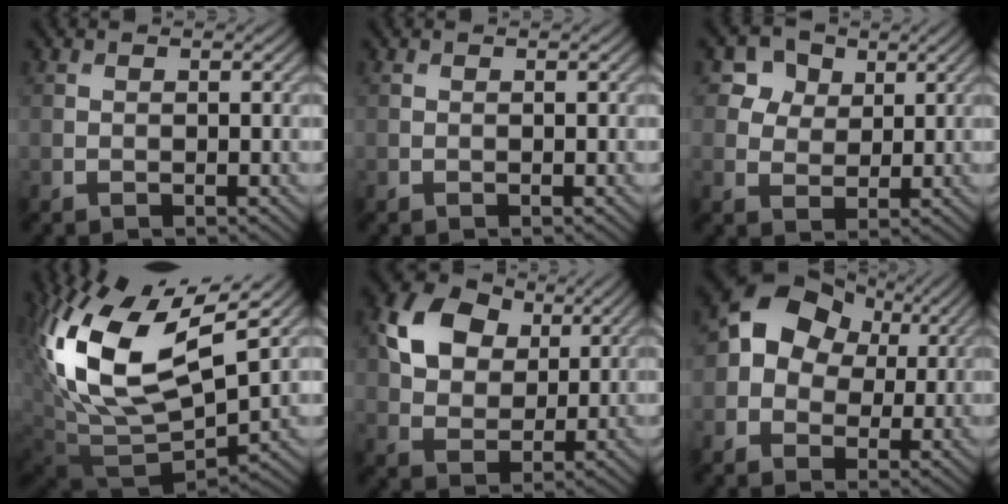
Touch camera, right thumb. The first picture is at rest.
{"total": 0.0}
{"total": 4.5, "force": [2.3, 3.5, 1.5], "torque": [-0.037, -0.011, 0.051]}
{"total": 17.3, "force": [6.6, 8.5, 13.6], "torque": [-0.313, 0.013, 0.129]}
{"total": 9.6, "force": [3.7, 7.0, 5.5], "torque": [-0.131, 0.006, 0.054]}
{"total": 8.2, "force": [1.4, 6.8, 4.4], "torque": [-0.081, 0.006, 0.003]}